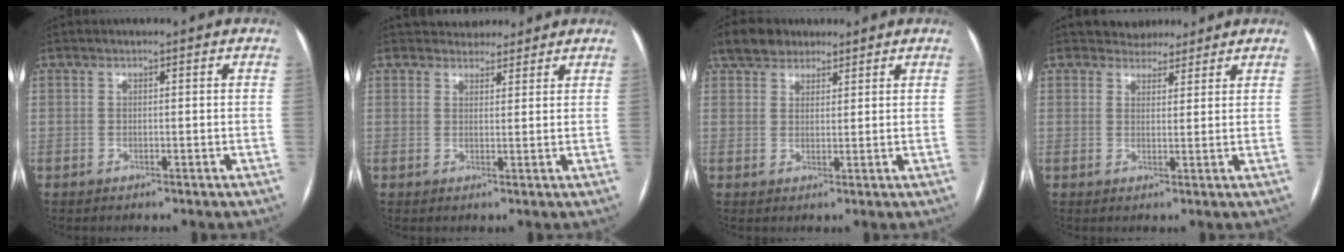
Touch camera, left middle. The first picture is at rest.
{"total": 4.5, "force": [4.0, 2.0, 0.2], "torque": [0.006, 0.009, 0.053]}
{"total": 5.9, "force": [4.4, 3.4, 1.9], "torque": [-0.041, 0.027, 0.083]}
{"total": 4.0, "force": [3.4, 1.9, -0.1], "torque": [0.007, 0.002, 0.046]}